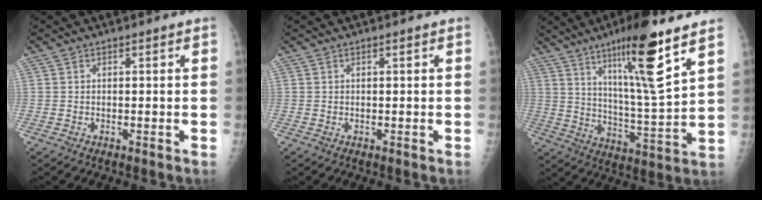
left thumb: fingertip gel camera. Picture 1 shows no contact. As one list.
[{"total": 0.0}, {"total": 16.9, "force": [9.7, 1.6, 13.8], "torque": [-0.222, -0.063, 0.167]}]